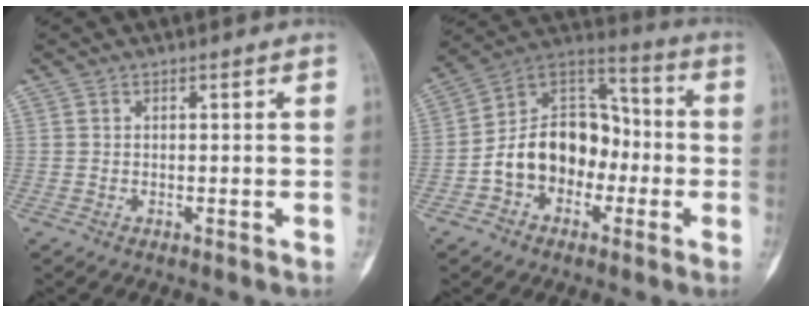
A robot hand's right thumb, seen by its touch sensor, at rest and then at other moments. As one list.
[{"total": 16.1, "force": [-3.6, 11.9, 10.3], "torque": [-0.127, 0.057, -0.070]}]